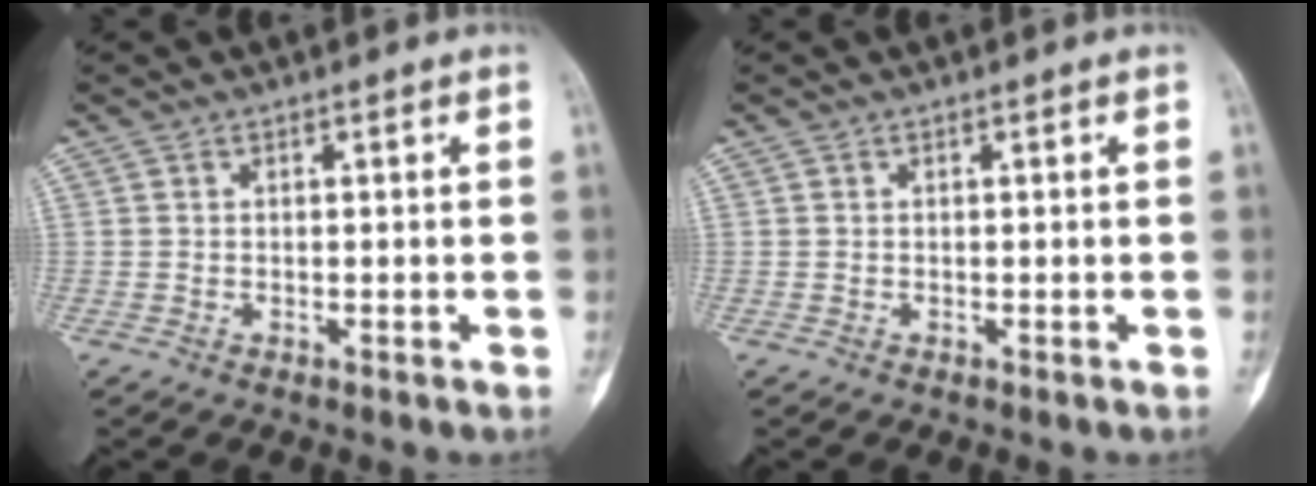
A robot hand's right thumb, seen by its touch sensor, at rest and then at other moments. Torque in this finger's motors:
{"motor_torque": [0.04, 0.03, 0.00, -0.04, 0.00]}